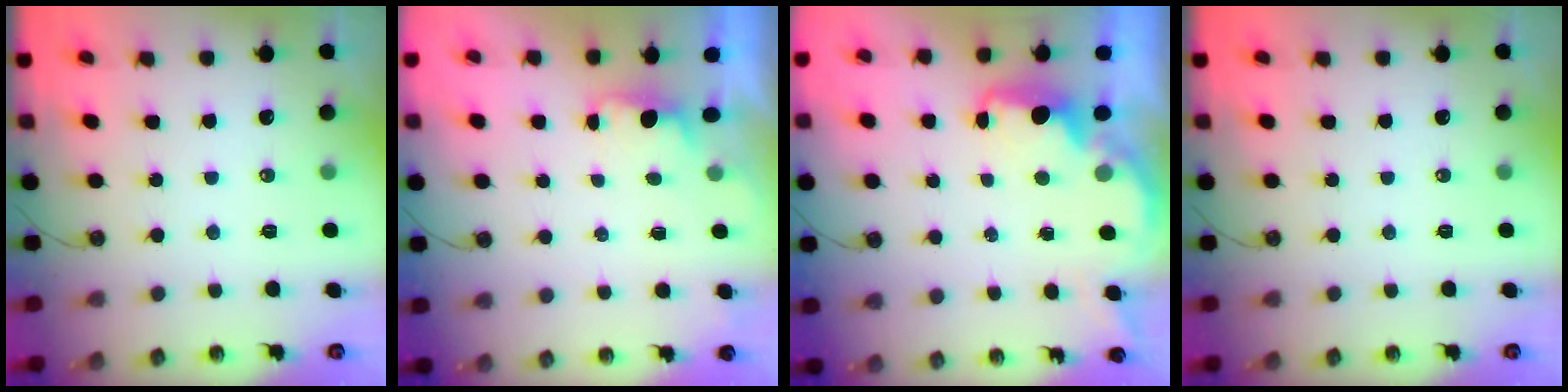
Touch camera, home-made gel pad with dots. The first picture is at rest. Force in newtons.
{"total": 0.6, "press": 0.1, "slide": 0.6}
{"total": 2.3, "press": 2.1, "slide": 0.8}
{"total": 0.0}